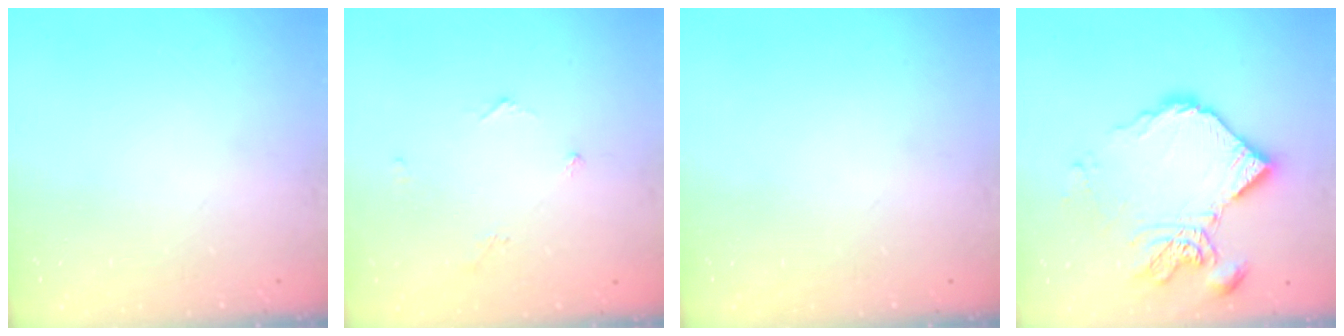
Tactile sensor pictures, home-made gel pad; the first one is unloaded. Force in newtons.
{"total": 3.6, "press": 3.5, "slide": 0.5}
{"total": 0.0}
{"total": 14.3, "press": 14.2, "slide": 1.6}